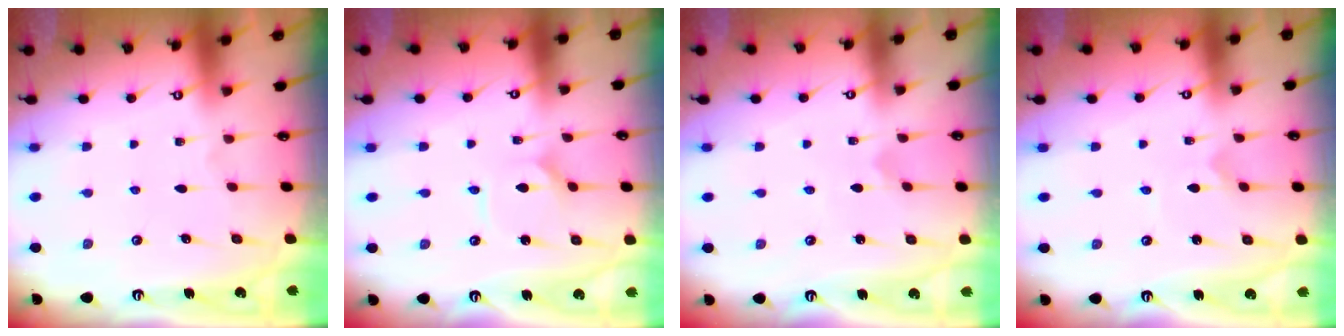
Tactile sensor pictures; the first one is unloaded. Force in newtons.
{"total": 2.4, "press": 2.4, "slide": 0.2}
{"total": 0.6, "press": 0.6, "slide": 0.0}
{"total": 1.0, "press": 1.0, "slide": 0.0}